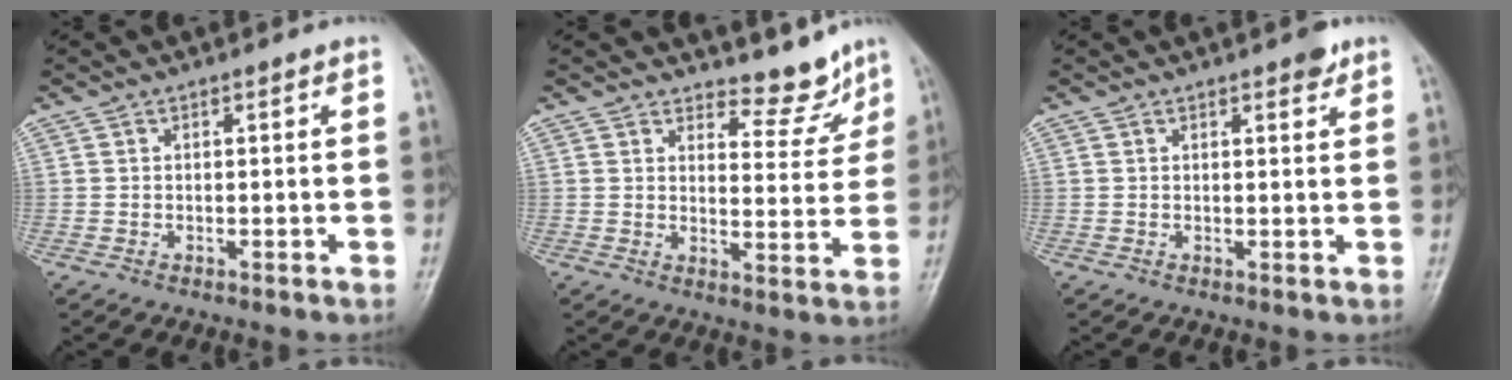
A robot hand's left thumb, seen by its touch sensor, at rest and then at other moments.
{"total": 6.9, "force": [6.3, 2.4, 1.4], "torque": [0.005, -0.062, 0.089]}
{"total": 2.4, "force": [1.6, 0.8, 1.5], "torque": [-0.015, -0.008, 0.020]}